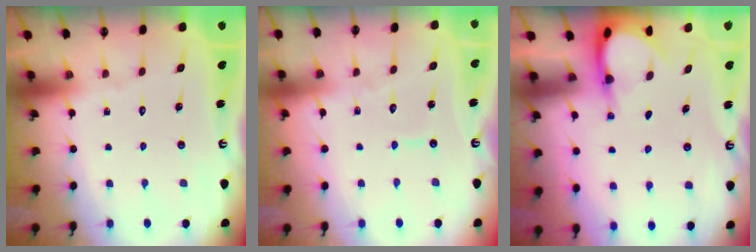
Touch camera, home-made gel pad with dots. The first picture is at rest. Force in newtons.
{"total": 4.6, "press": 4.6, "slide": 0.3}
{"total": 3.8, "press": 3.8, "slide": 0.4}